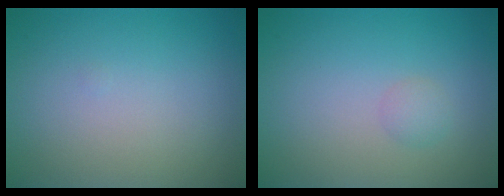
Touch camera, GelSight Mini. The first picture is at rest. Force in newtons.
{"total": 1.0, "press": 1.0, "slide": 0.0}